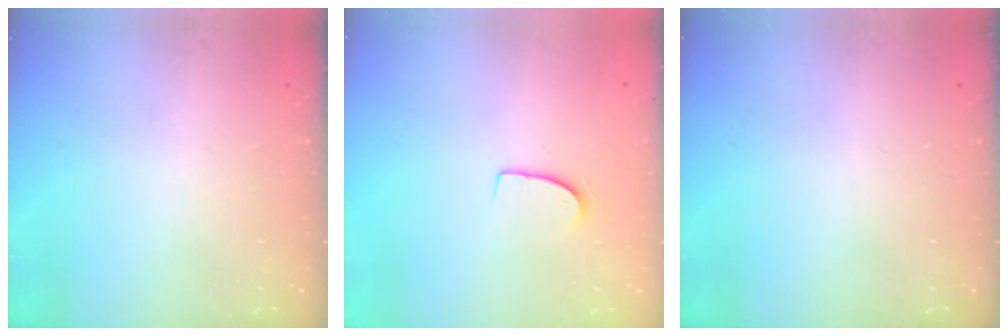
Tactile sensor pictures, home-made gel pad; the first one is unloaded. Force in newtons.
{"total": 7.1, "press": 7.1, "slide": 0.5}
{"total": 0.0}